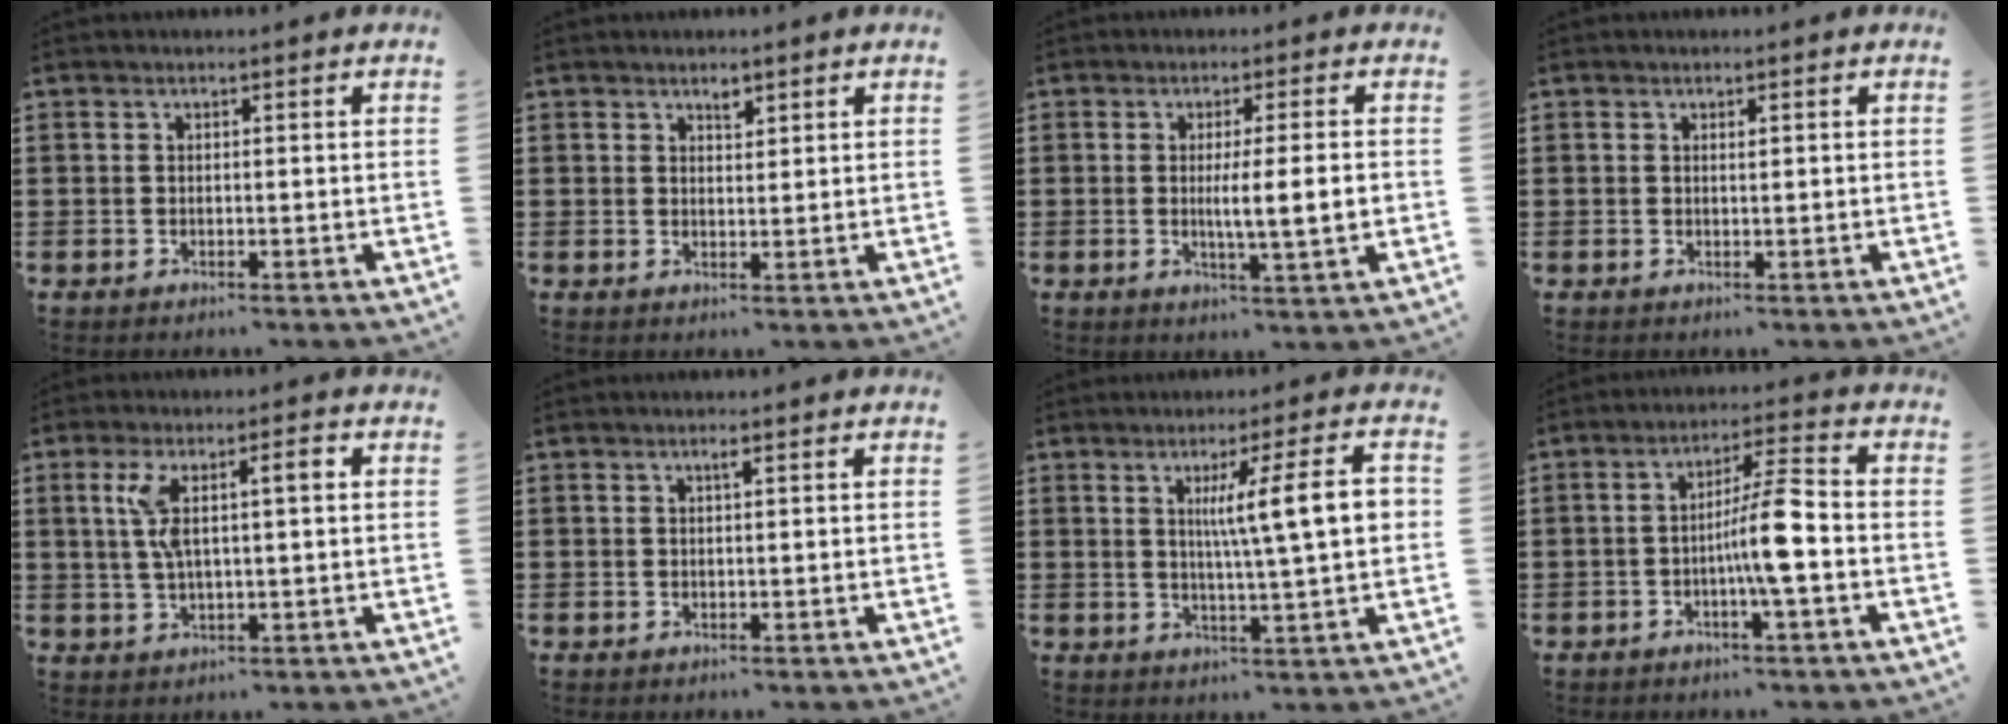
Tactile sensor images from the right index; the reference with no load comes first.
{"total": 1.7, "force": [1.3, 0.8, 0.8], "torque": [-0.009, 0.000, 0.021]}
{"total": 5.3, "force": [-0.1, 0.0, 5.3], "torque": [-0.096, -0.006, -0.006]}
{"total": 0.6, "force": [0.2, 0.1, 0.5], "torque": [-0.010, 0.000, 0.005]}
{"total": 6.6, "force": [1.6, 1.6, 6.2], "torque": [-0.127, 0.003, 0.022]}
{"total": 0.8, "force": [0.3, 0.0, 0.7], "torque": [-0.013, 0.000, 0.006]}
{"total": 10.2, "force": [1.8, 0.6, 10.0], "torque": [-0.169, -0.003, 0.020]}
{"total": 7.2, "force": [-1.7, 0.5, 6.9], "torque": [-0.121, 0.004, -0.035]}